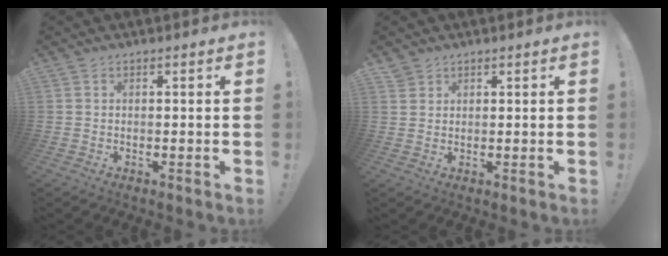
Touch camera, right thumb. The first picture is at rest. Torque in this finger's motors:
{"motor_torque": [-0.39, 0.40, -0.24, 0.47, -0.01]}